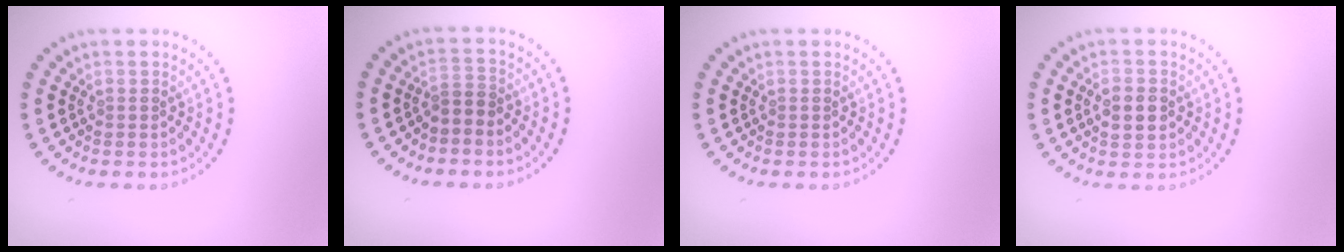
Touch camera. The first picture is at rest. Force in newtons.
{"total": 1.6, "press": 1.4, "slide": 0.9}
{"total": 0.0}
{"total": 2.6, "press": 2.6, "slide": 0.2}